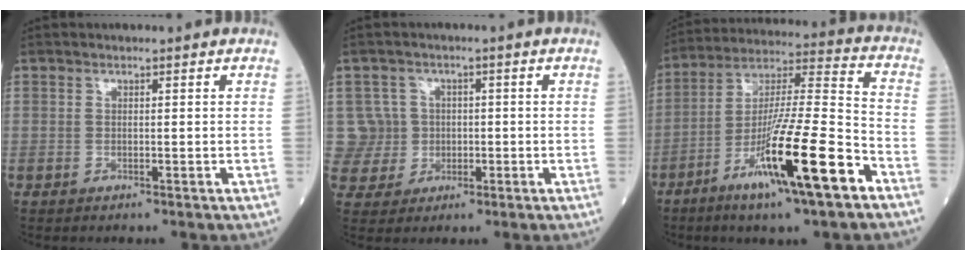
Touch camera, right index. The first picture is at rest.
{"total": 5.8, "force": [0.2, 5.8, -0.4], "torque": [0.018, 0.017, 0.010]}
{"total": 18.4, "force": [-9.0, 0.6, 16.0], "torque": [-0.299, -0.030, -0.158]}